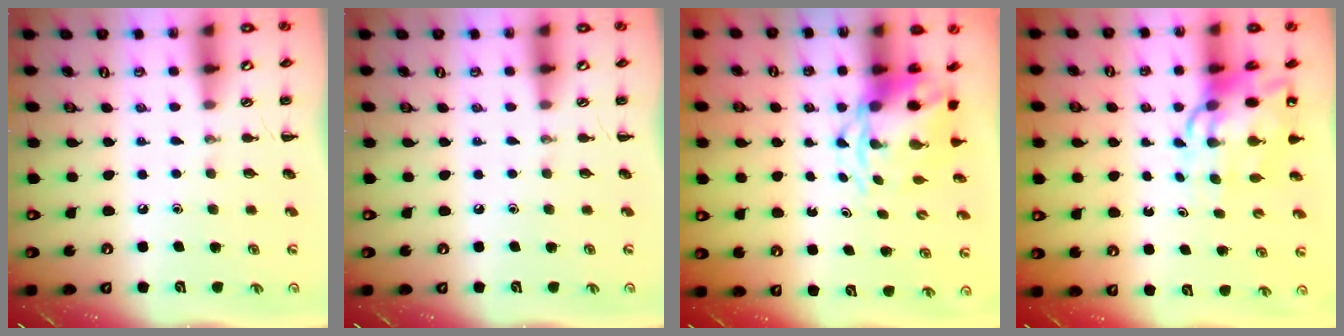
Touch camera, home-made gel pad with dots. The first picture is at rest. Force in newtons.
{"total": 0.0}
{"total": 5.8, "press": 5.7, "slide": 1.0}
{"total": 11.1, "press": 10.6, "slide": 3.0}